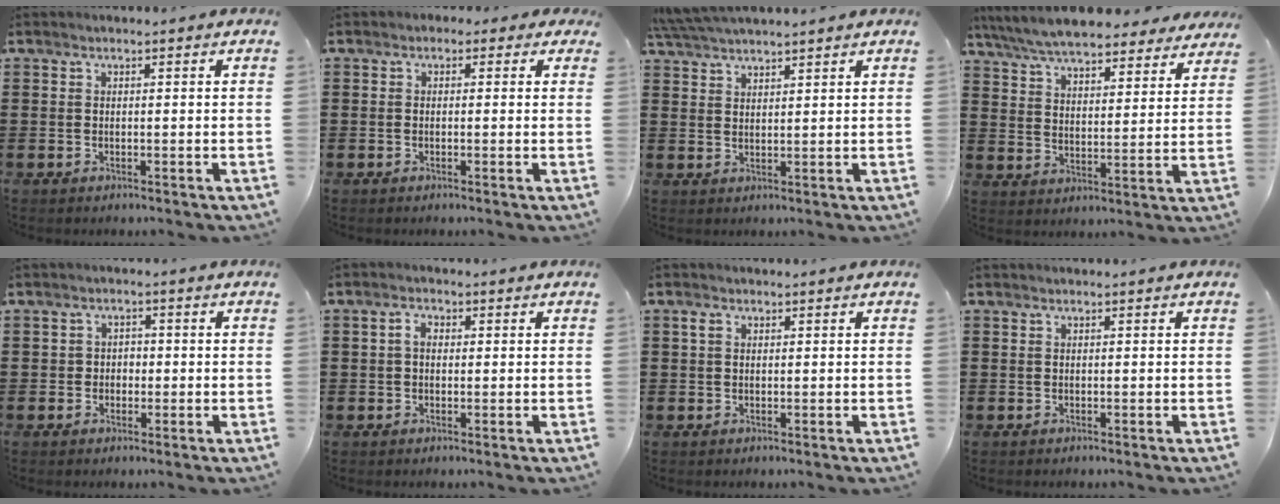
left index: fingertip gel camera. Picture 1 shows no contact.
{"total": 1.2, "force": [-0.5, 1.0, 0.4], "torque": [-0.011, 0.006, -0.012]}
{"total": 4.2, "force": [4.0, 0.0, 1.2], "torque": [-0.034, -0.005, 0.075]}
{"total": 7.5, "force": [7.2, 0.6, 2.2], "torque": [-0.072, -0.031, 0.129]}
{"total": 1.8, "force": [-0.5, 1.6, 0.5], "torque": [-0.015, 0.006, -0.014]}
{"total": 2.3, "force": [0.3, 1.6, 1.6], "torque": [-0.035, 0.011, 0.003]}
{"total": 1.4, "force": [0.5, 0.9, 1.0], "torque": [-0.022, 0.006, 0.008]}
{"total": 0.0}